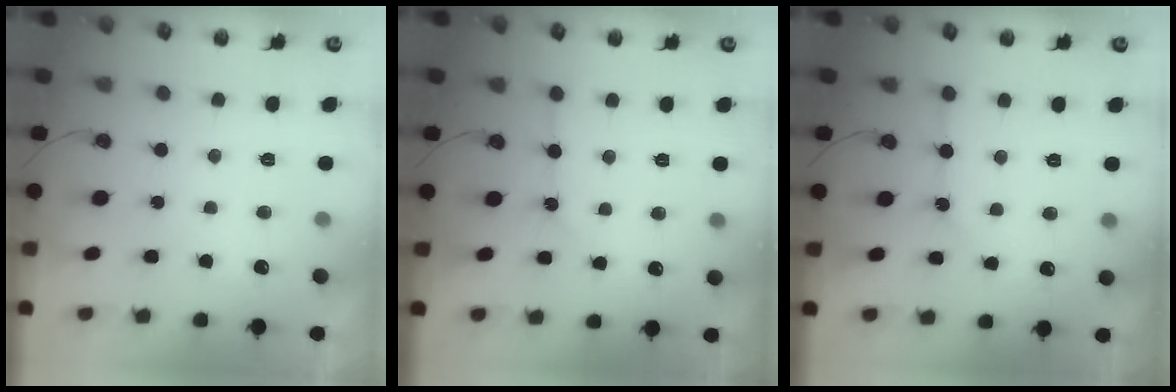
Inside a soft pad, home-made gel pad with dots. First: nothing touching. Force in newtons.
{"total": 3.3, "press": 3.3, "slide": 0.6}
{"total": 2.3, "press": 2.3, "slide": 0.4}